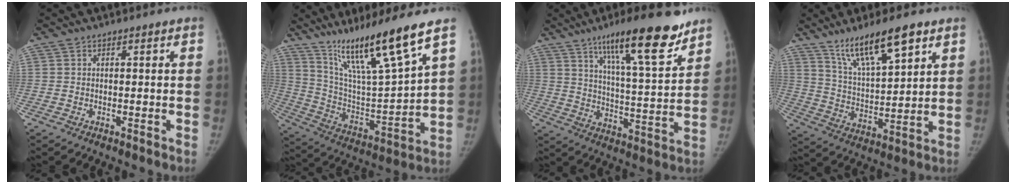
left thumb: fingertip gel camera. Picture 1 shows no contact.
{"total": 19.8, "force": [13.7, 1.1, 14.2], "torque": [-0.222, -0.070, 0.253]}
{"total": 18.6, "force": [12.3, 3.6, 13.4], "torque": [-0.180, -0.065, 0.197]}
{"total": 14.2, "force": [9.3, 3.8, 10.1], "torque": [-0.161, -0.046, 0.178]}